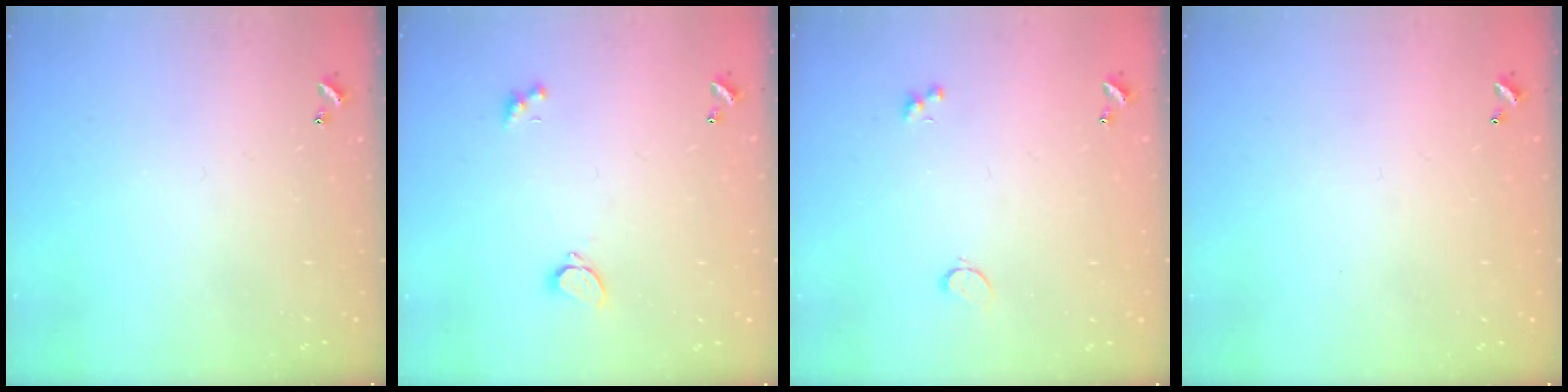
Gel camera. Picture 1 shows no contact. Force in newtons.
{"total": 1.0, "press": 0.8, "slide": 0.6}
{"total": 1.5, "press": 1.4, "slide": 0.7}
{"total": 2.9, "press": 2.9, "slide": 0.1}